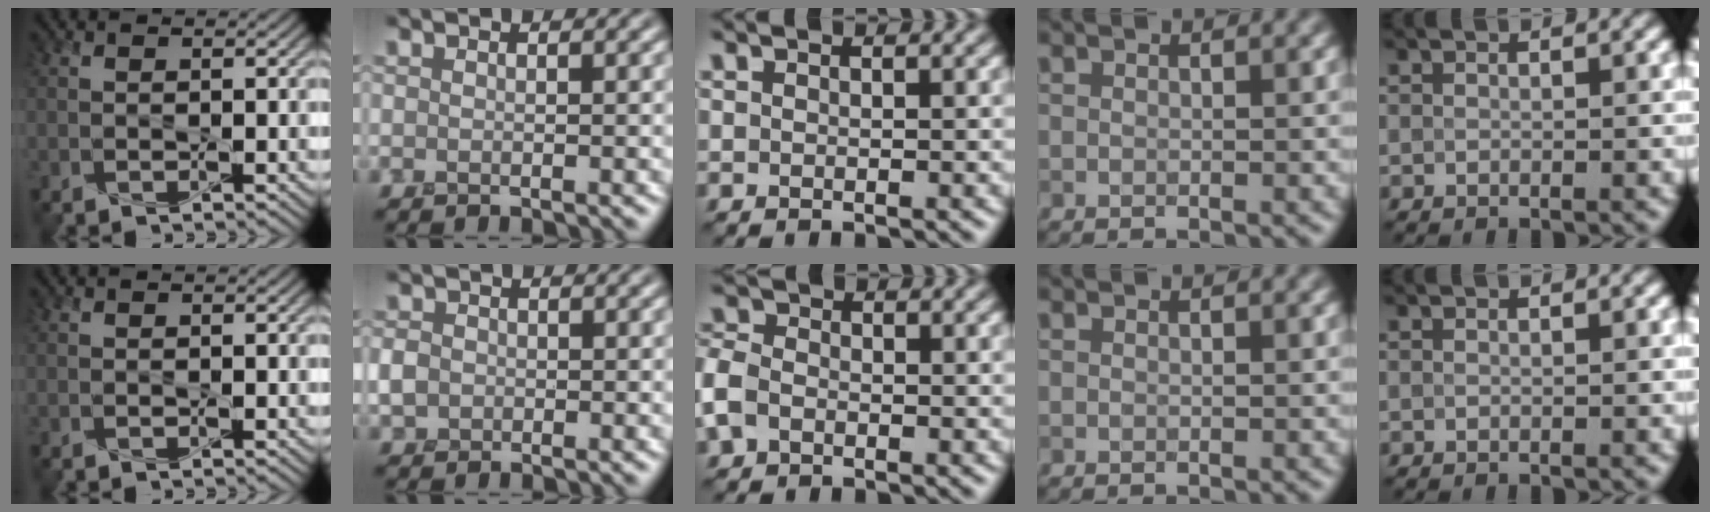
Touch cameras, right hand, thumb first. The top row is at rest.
{"index": {"total": 1.7, "force": [-0.3, 1.5, 0.7], "torque": [-0.014, 0.002, -0.014]}, "middle": {"total": 3.6, "force": [-1.2, 2.7, 2.1], "torque": [-0.061, 0.004, -0.037]}}